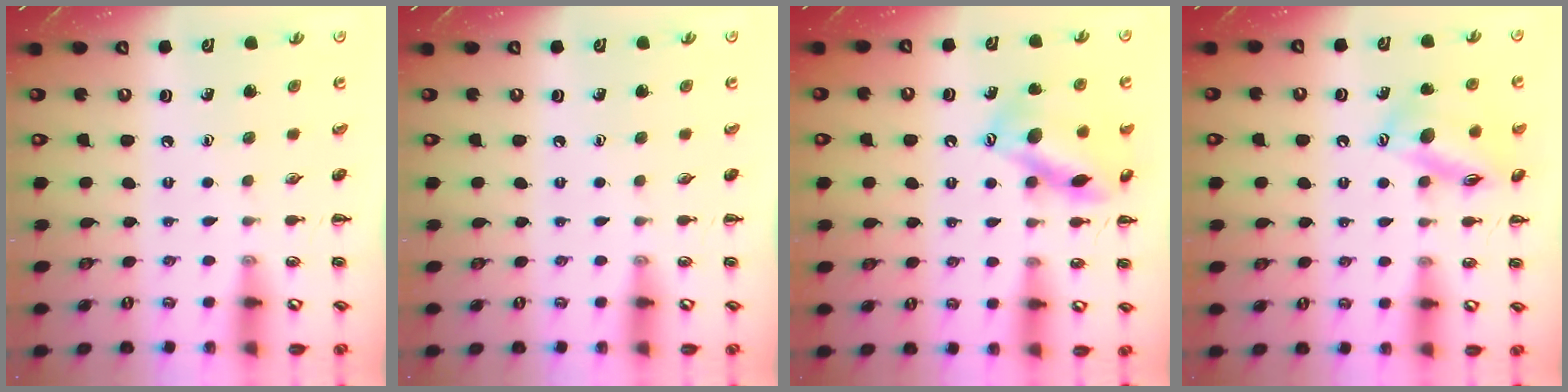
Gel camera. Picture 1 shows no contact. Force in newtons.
{"total": 0.0}
{"total": 14.5, "press": 14.4, "slide": 1.6}
{"total": 14.5, "press": 14.4, "slide": 1.7}